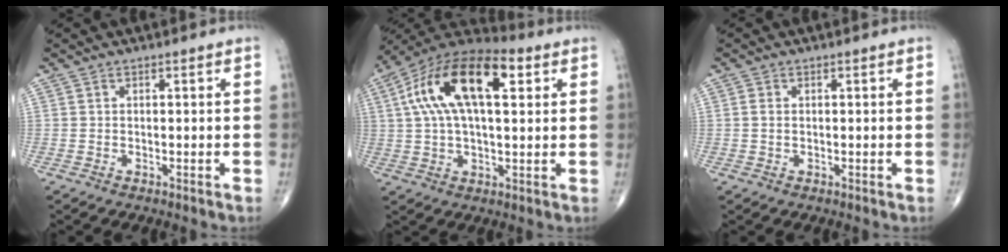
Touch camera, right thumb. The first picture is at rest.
{"total": 19.5, "force": [5.5, 9.1, 16.3], "torque": [-0.294, 0.027, 0.083]}
{"total": 1.1, "force": [0.1, 0.8, 0.8], "torque": [-0.017, 0.000, 0.002]}